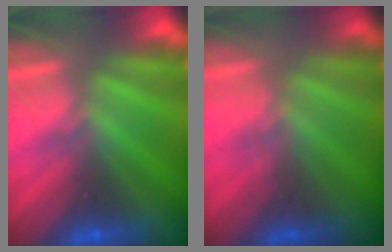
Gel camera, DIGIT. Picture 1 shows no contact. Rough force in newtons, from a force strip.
{"total": 1.5}